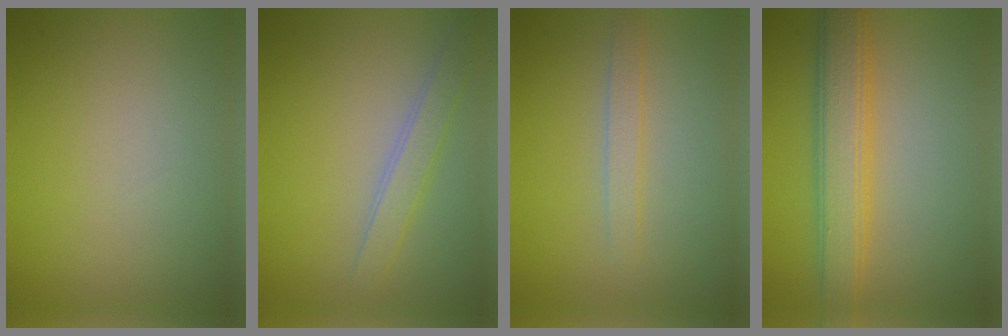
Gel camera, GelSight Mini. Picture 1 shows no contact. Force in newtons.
{"total": 2.4, "press": 2.4, "slide": 0.1}
{"total": 1.7, "press": 1.7, "slide": 0.1}
{"total": 5.2, "press": 5.2, "slide": 0.1}